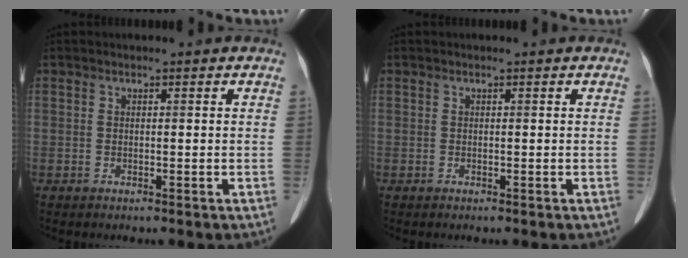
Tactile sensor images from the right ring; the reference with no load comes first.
{"total": 0.0}